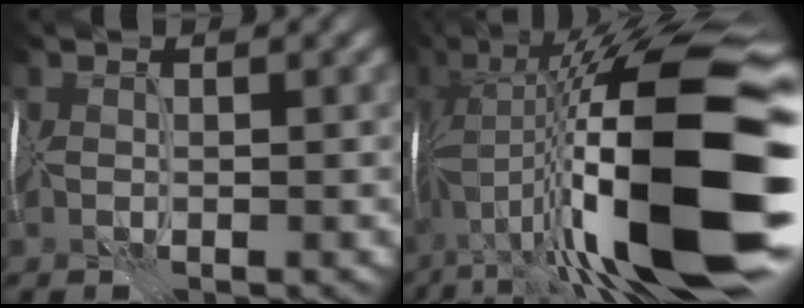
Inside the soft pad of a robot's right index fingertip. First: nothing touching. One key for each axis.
{"total": 19.4, "fx": -2.4, "fy": 5.6, "fz": 18.5, "tx": -0.317, "ty": 0.032, "tz": -0.051}